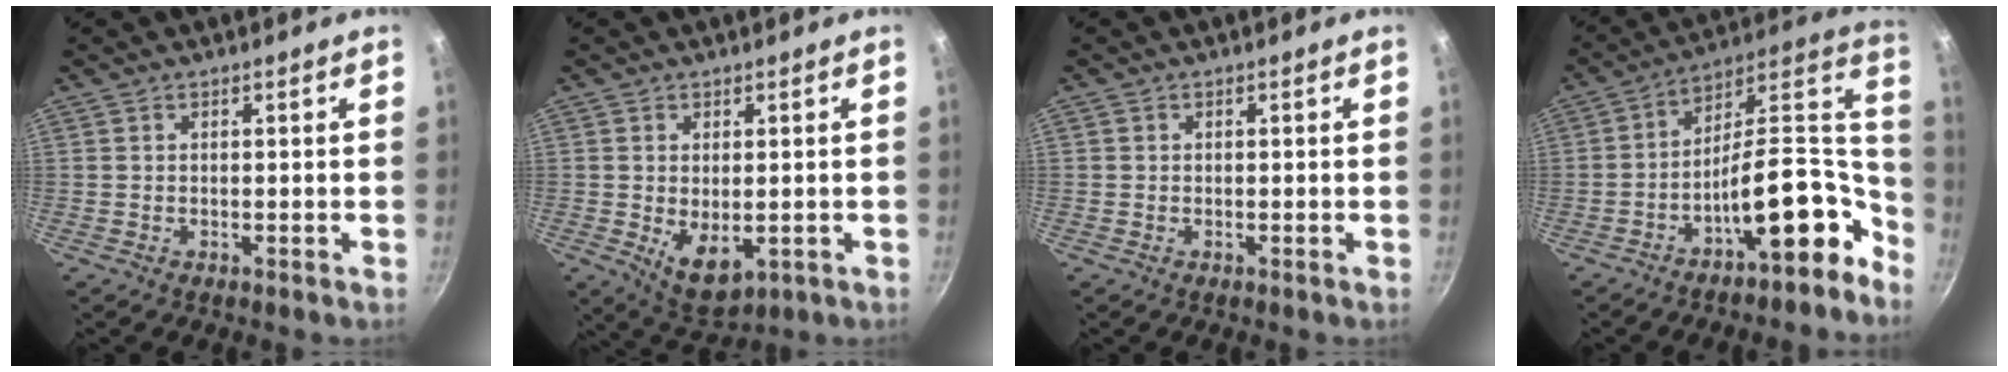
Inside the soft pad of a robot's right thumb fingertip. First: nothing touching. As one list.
[{"total": 7.3, "force": [-1.0, 4.3, 5.8], "torque": [-0.085, -0.020, 0.001]}, {"total": 0.6, "force": [-0.2, 0.6, 0.0], "torque": [0.001, 0.002, -0.003]}, {"total": 18.2, "force": [-8.9, 7.7, 13.9], "torque": [-0.148, 0.098, -0.148]}]